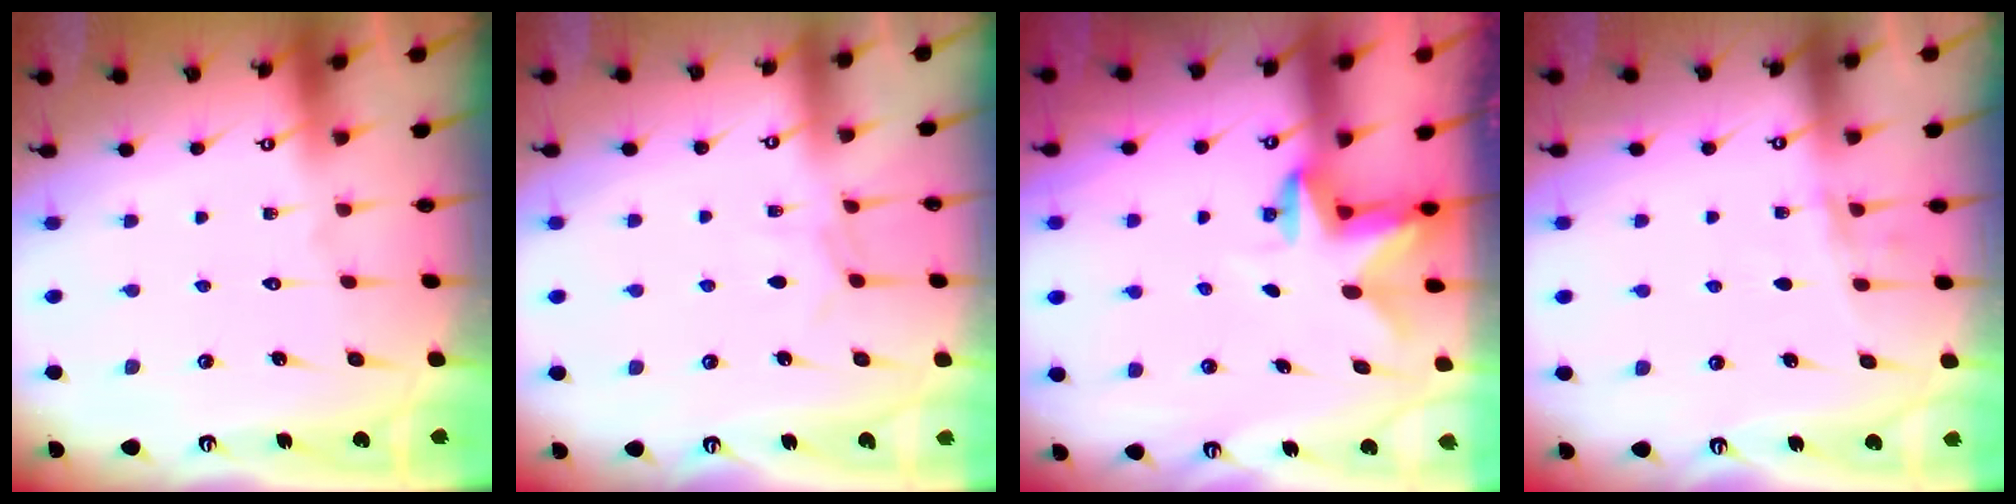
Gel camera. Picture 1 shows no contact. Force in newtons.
{"total": 3.4, "press": 3.4, "slide": 0.5}
{"total": 2.6, "press": 2.6, "slide": 0.5}
{"total": 4.6, "press": 4.4, "slide": 1.4}